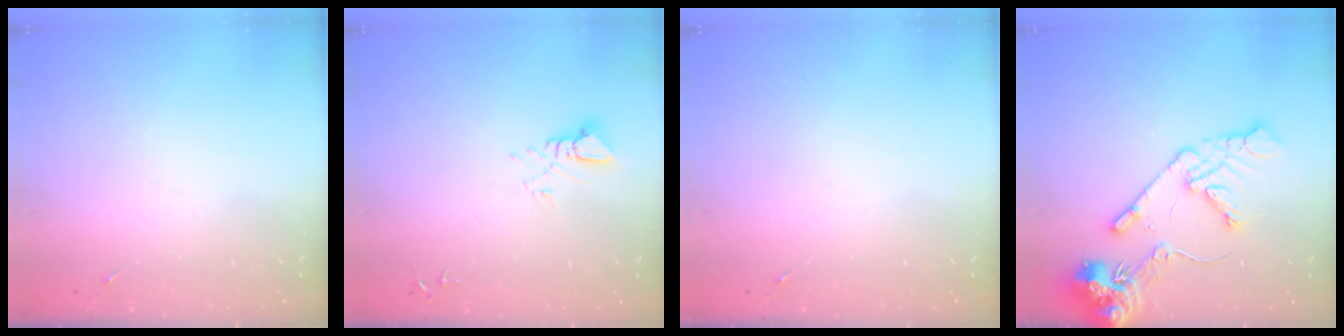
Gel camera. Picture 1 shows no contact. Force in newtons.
{"total": 5.3, "press": 5.3, "slide": 0.3}
{"total": 0.0}
{"total": 15.4, "press": 15.2, "slide": 2.2}